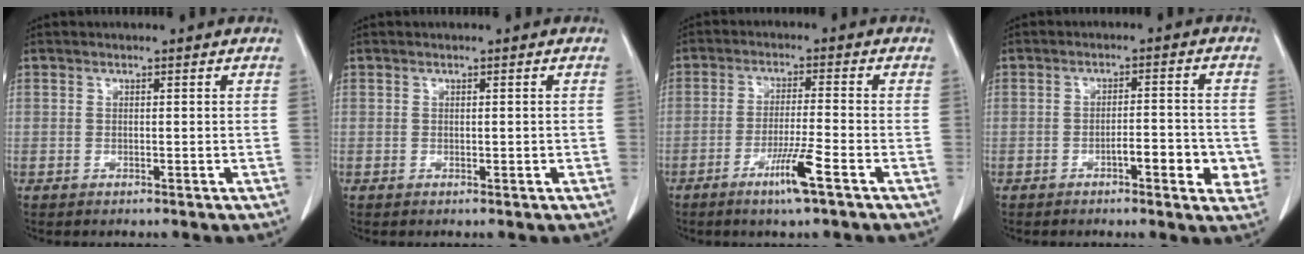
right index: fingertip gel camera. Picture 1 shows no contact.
{"total": 0.5, "force": [-0.1, 0.2, 0.5], "torque": [-0.008, -0.001, 0.002]}
{"total": 6.3, "force": [-3.5, -0.6, 5.3], "torque": [-0.097, -0.013, -0.066]}
{"total": 6.5, "force": [-2.2, 1.7, 5.8], "torque": [-0.068, 0.003, -0.028]}